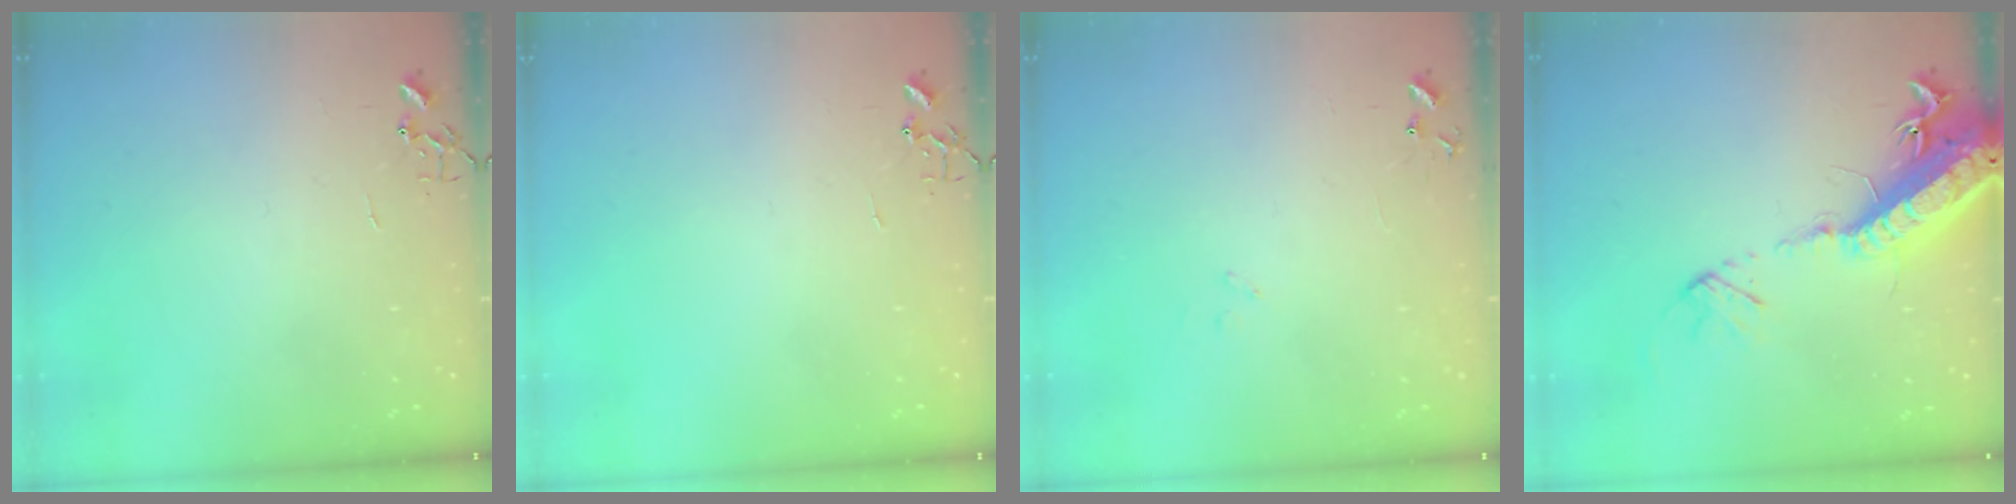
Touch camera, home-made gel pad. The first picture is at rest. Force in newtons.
{"total": 0.0}
{"total": 7.8, "press": 7.8, "slide": 0.7}
{"total": 20.9, "press": 20.3, "slide": 4.9}